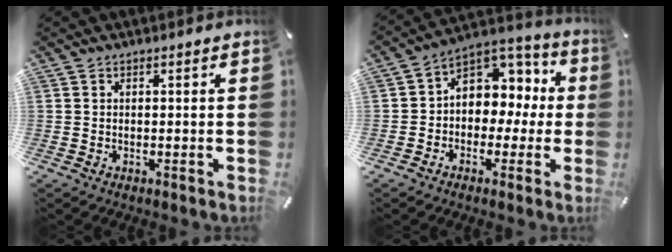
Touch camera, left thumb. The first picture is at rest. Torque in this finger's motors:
{"motor_torque": [1.87, 1.98, 1.00, 0.22, 0.08]}